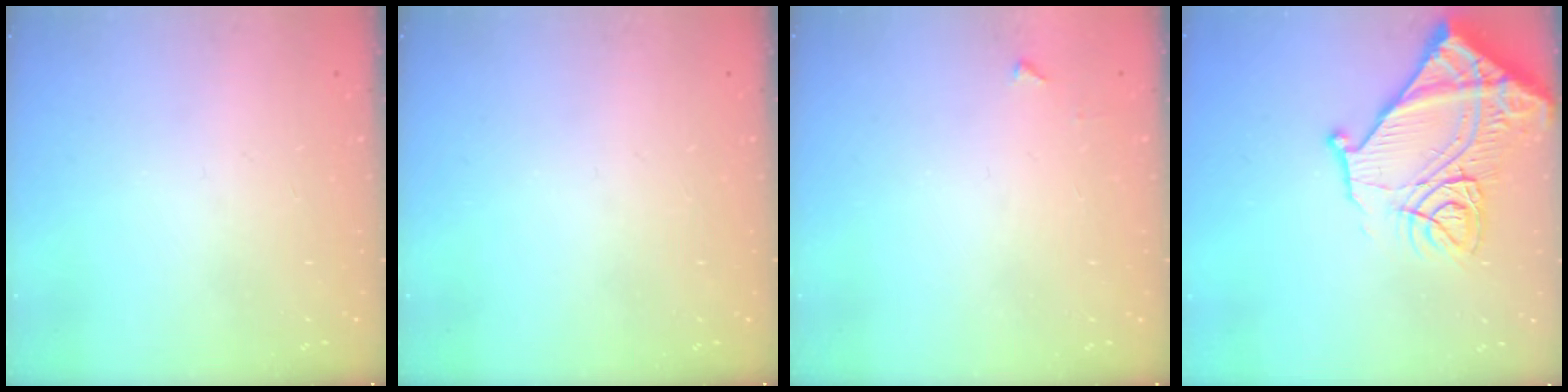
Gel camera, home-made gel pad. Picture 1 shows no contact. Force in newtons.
{"total": 0.0}
{"total": 3.2, "press": 3.2, "slide": 0.4}
{"total": 19.6, "press": 19.5, "slide": 2.0}